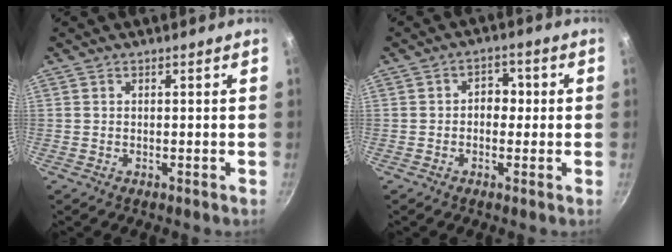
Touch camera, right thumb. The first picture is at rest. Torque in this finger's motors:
{"motor_torque": [-0.06, 0.02, 0.04, -0.02, 0.04]}